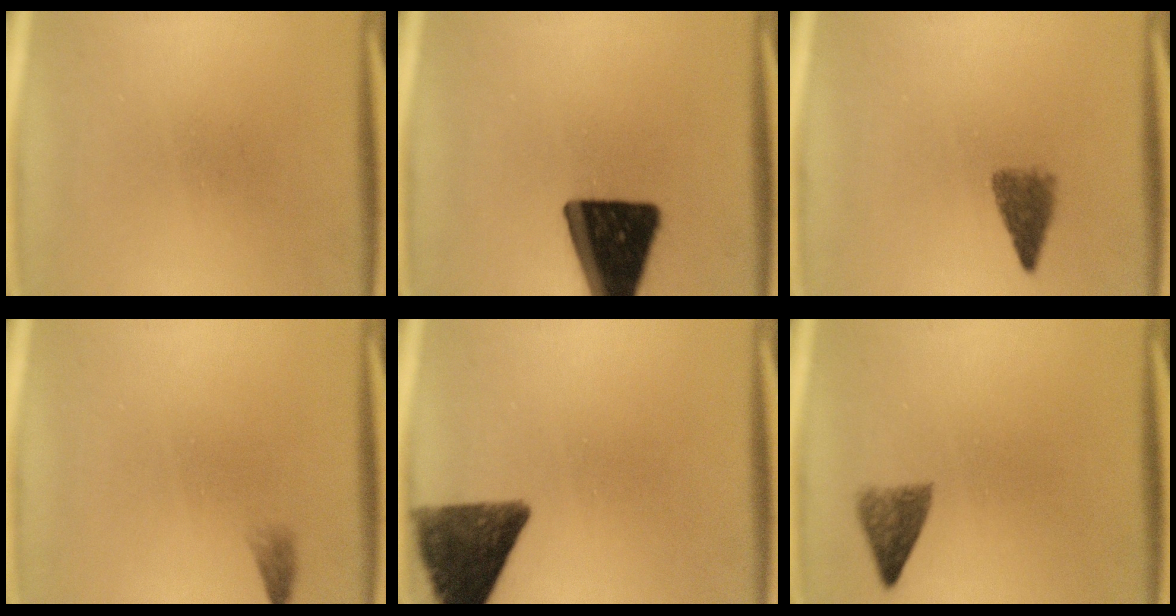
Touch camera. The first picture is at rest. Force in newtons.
{"total": 19.3}
{"total": 3.4}
{"total": 1.1}
{"total": 11.4}
{"total": 3.5}